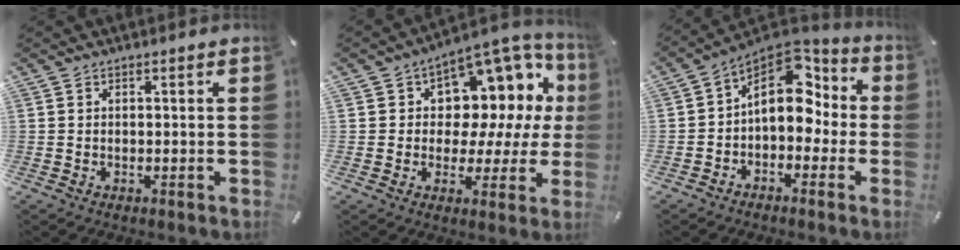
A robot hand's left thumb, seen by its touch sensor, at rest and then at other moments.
{"total": 10.8, "force": [4.0, 8.4, 5.4], "torque": [-0.064, -0.054, 0.077]}
{"total": 12.7, "force": [2.6, 8.9, 8.8], "torque": [-0.126, -0.022, 0.043]}